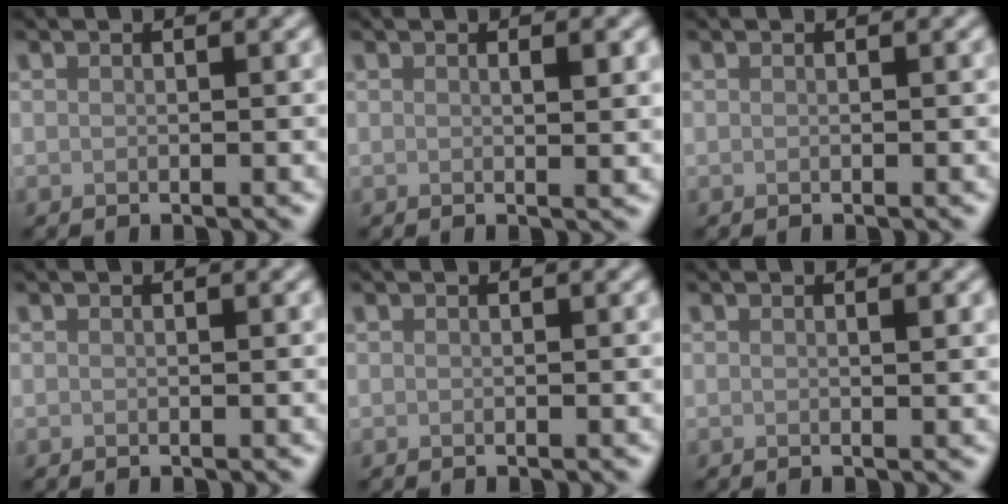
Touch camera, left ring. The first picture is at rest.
{"total": 1.4, "force": [0.4, 0.3, 1.3], "torque": [-0.018, -0.002, 0.004]}
{"total": 0.0}
{"total": 0.0}
{"total": 0.0}
{"total": 0.7, "force": [0.3, 0.1, 0.7], "torque": [-0.008, -0.002, 0.004]}